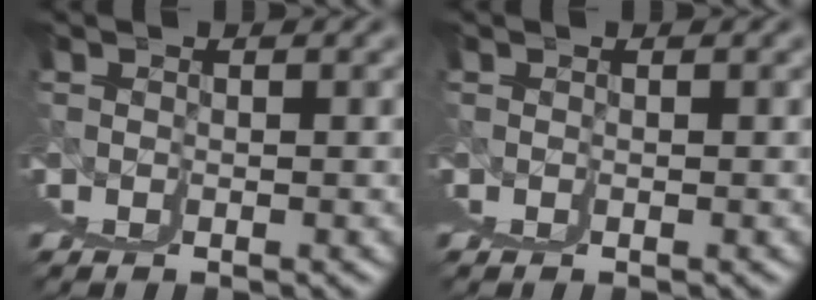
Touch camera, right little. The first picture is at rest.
{"total": 0.0}